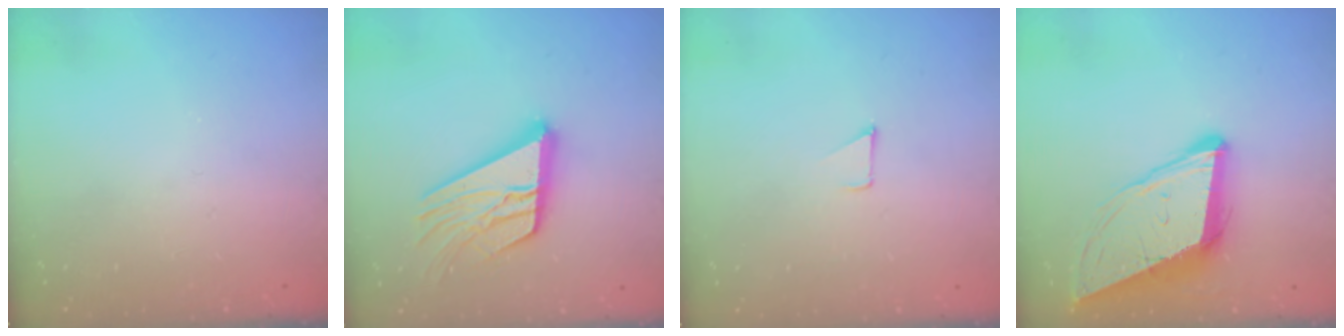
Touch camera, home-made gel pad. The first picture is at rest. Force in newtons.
{"total": 17.5, "press": 17.4, "slide": 1.7}
{"total": 2.9, "press": 2.8, "slide": 0.3}
{"total": 12.6, "press": 12.0, "slide": 3.9}